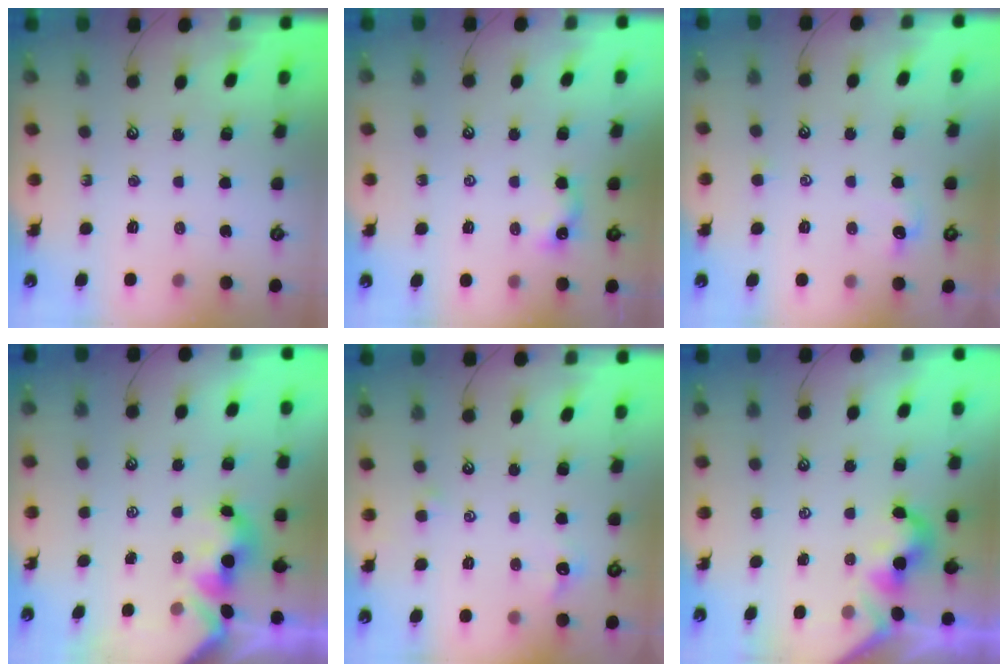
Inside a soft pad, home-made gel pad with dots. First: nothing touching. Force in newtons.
{"total": 5.8, "press": 5.8, "slide": 0.6}
{"total": 0.8, "press": 0.4, "slide": 0.7}
{"total": 1.3, "press": 1.2, "slide": 0.6}
{"total": 2.5, "press": 2.4, "slide": 0.7}
{"total": 2.0, "press": 1.9, "slide": 0.5}